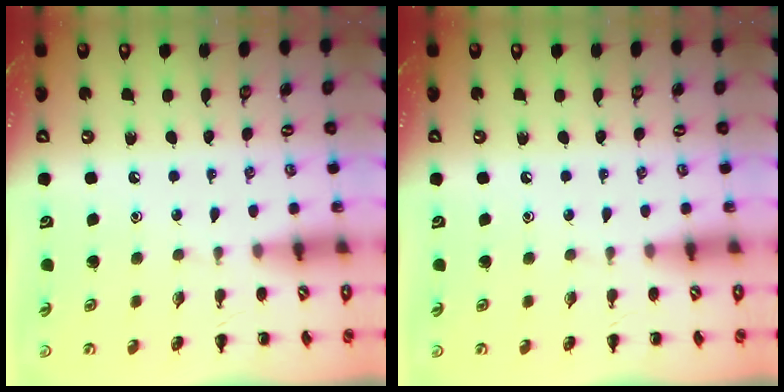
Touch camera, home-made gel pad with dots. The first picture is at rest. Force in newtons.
{"total": 0.0}